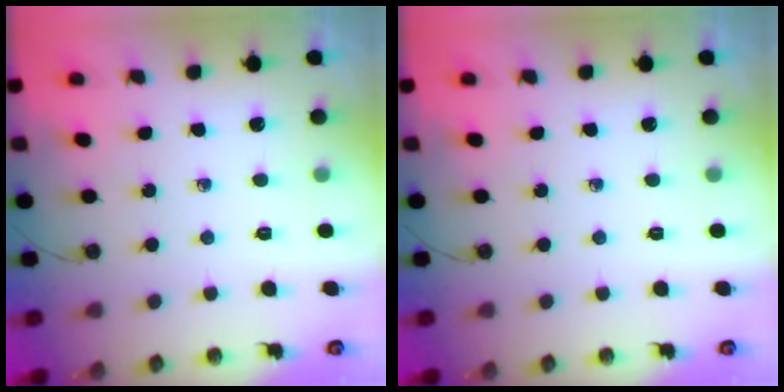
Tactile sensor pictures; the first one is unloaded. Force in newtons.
{"total": 0.0}